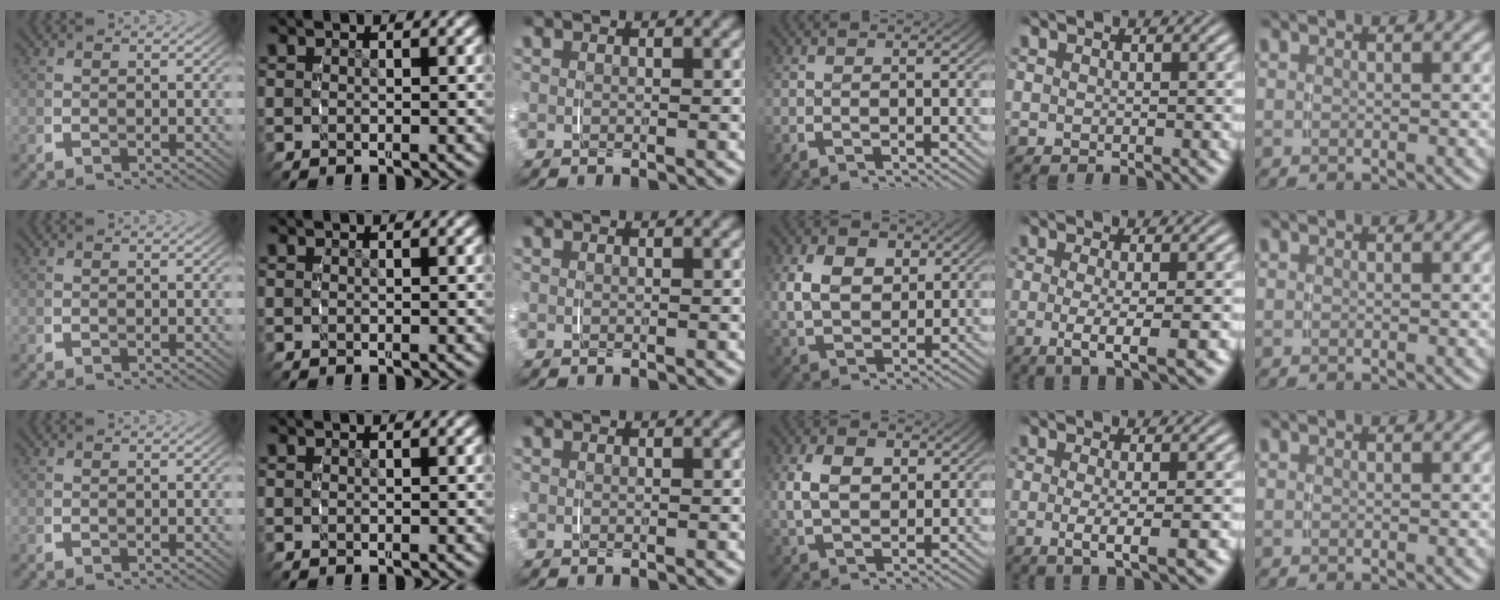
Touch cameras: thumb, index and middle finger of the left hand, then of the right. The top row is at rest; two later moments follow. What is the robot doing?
{"motion": "grasp_and_lifting", "object": "pen bag"}